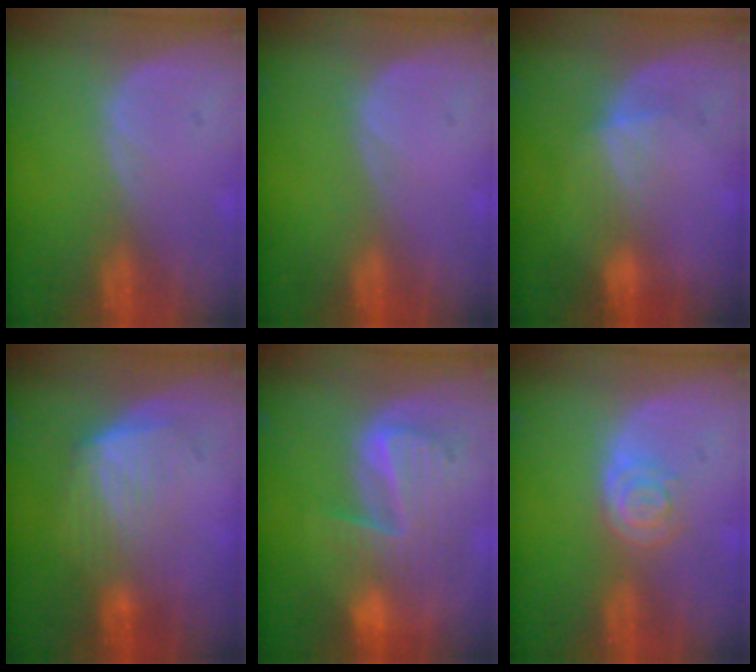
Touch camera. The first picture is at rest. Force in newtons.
{"total": 0.0}
{"total": 3.0, "press": 2.8, "slide": 1.1}
{"total": 6.3, "press": 6.0, "slide": 1.9}
{"total": 9.8, "press": 8.5, "slide": 4.9}
{"total": 3.9, "press": 3.7, "slide": 1.2}